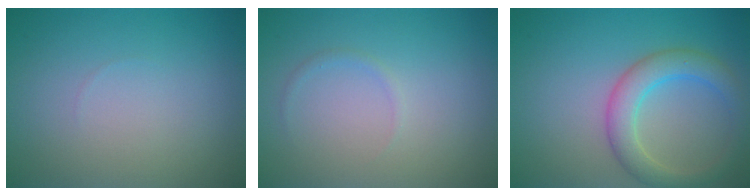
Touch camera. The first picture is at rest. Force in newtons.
{"total": 0.7, "press": 0.7, "slide": 0.1}
{"total": 4.1, "press": 4.1, "slide": 0.0}